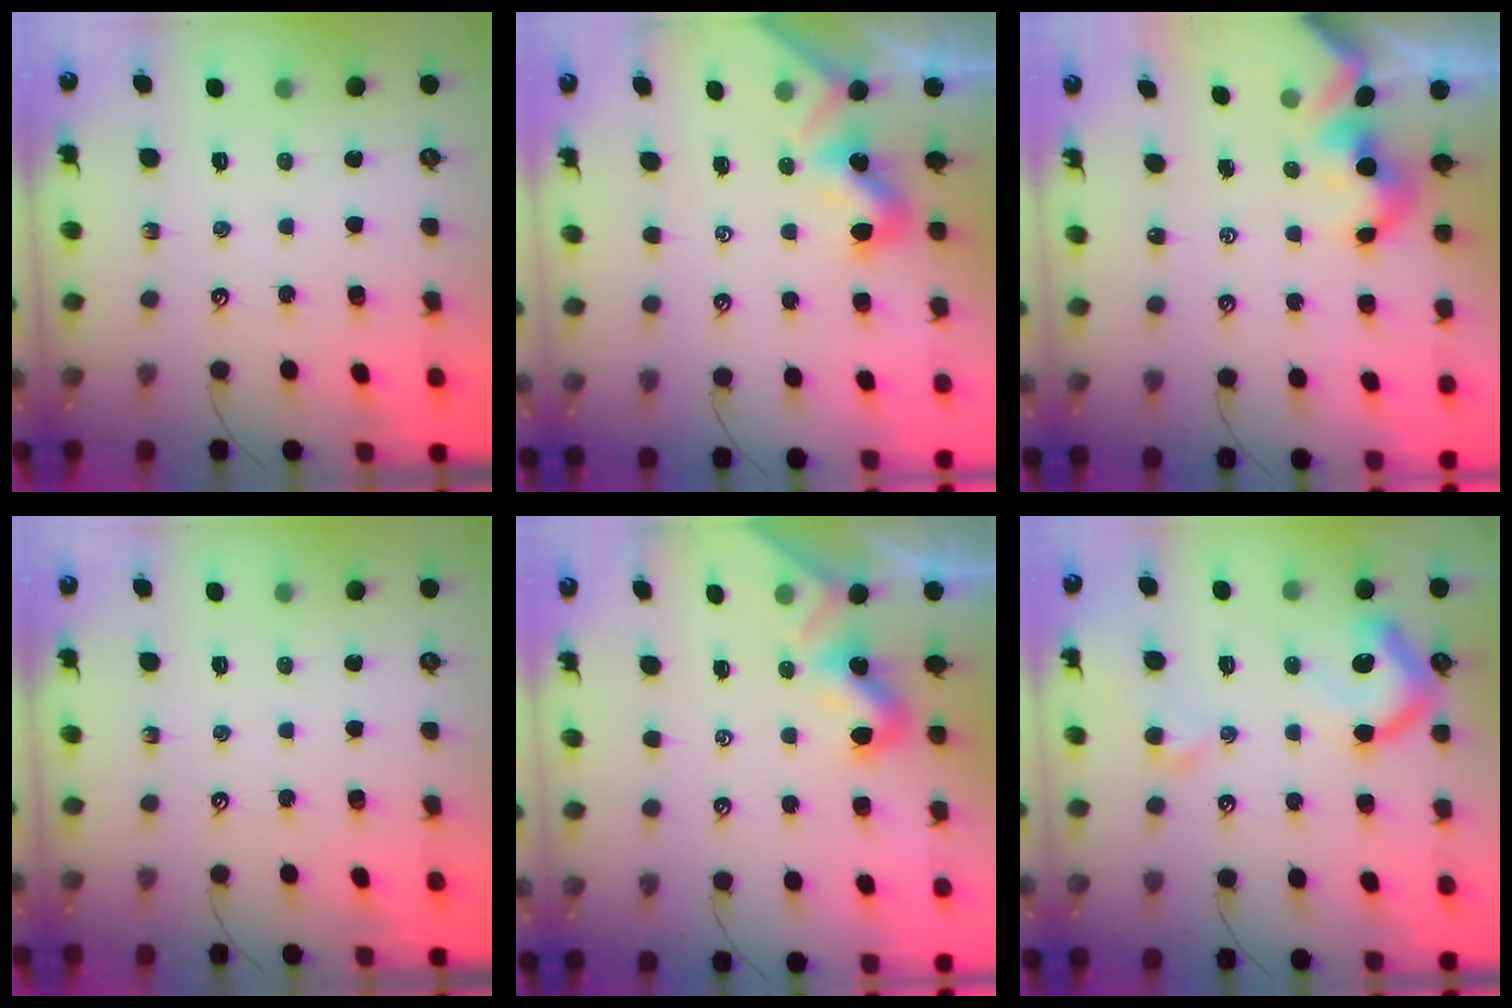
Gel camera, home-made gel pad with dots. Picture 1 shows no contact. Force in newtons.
{"total": 1.4, "press": 1.3, "slide": 0.2}
{"total": 2.0, "press": 2.0, "slide": 0.1}
{"total": 0.0}
{"total": 1.8, "press": 1.8, "slide": 0.5}
{"total": 10.1, "press": 9.9, "slide": 1.9}